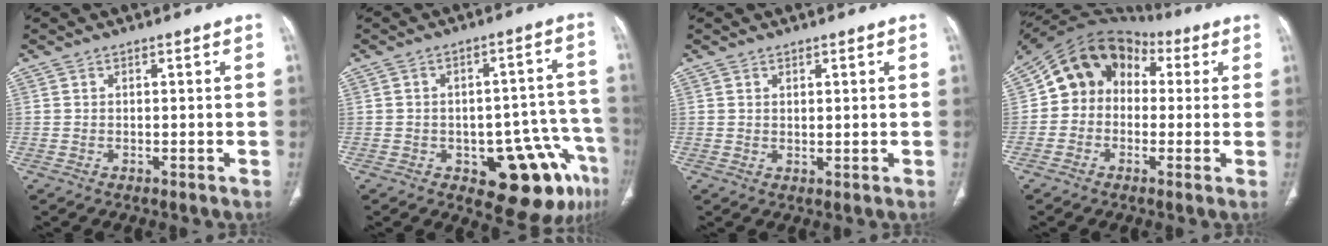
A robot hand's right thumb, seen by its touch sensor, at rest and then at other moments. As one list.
[{"total": 14.7, "force": [-7.1, 6.6, 11.0], "torque": [-0.088, 0.049, -0.081]}, {"total": 0.9, "force": [0.7, 0.3, 0.5], "torque": [-0.002, -0.006, 0.012]}, {"total": 12.3, "force": [1.5, 10.3, 6.5], "torque": [-0.083, 0.043, 0.014]}]